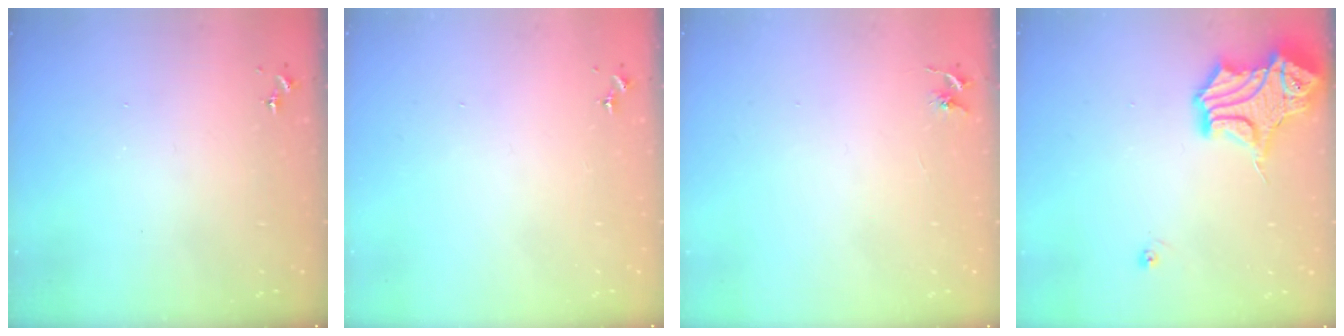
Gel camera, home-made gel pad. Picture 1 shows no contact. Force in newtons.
{"total": 0.0}
{"total": 3.4, "press": 3.4, "slide": 0.4}
{"total": 16.1, "press": 16.0, "slide": 2.0}